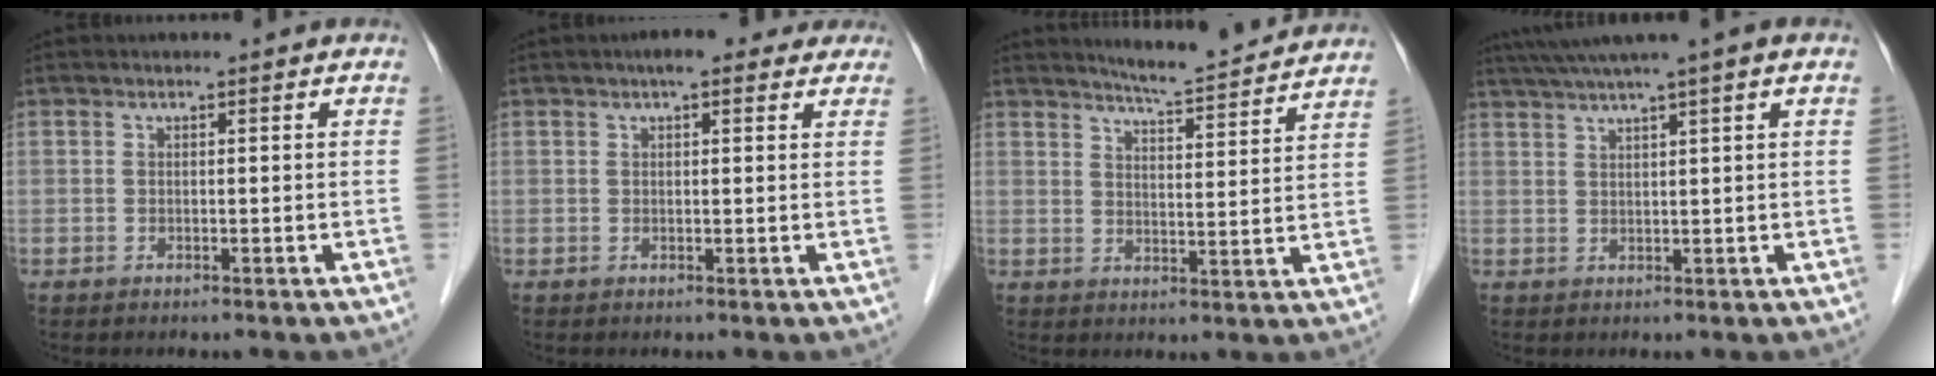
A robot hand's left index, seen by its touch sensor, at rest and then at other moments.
{"total": 5.3, "force": [3.9, 1.8, 3.1], "torque": [-0.034, 0.027, 0.050]}
{"total": 10.7, "force": [10.1, -0.1, 3.3], "torque": [-0.059, 0.001, 0.135]}
{"total": 6.5, "force": [4.5, -0.9, 4.7], "torque": [-0.080, 0.034, 0.074]}